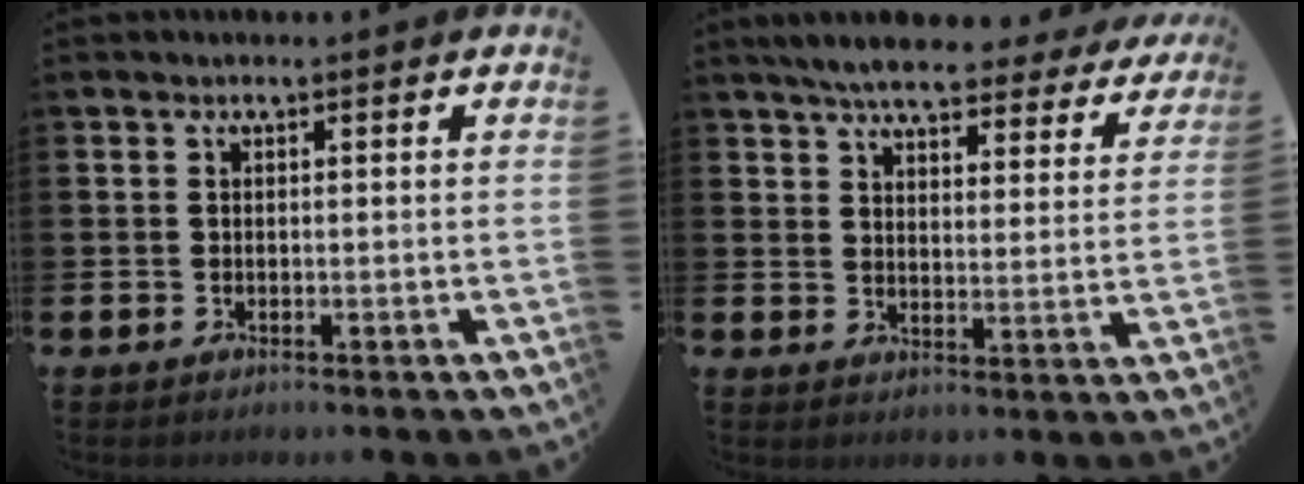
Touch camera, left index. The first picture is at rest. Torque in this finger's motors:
{"motor_torque": [0.96, -1.18, 0.11, 0.04]}